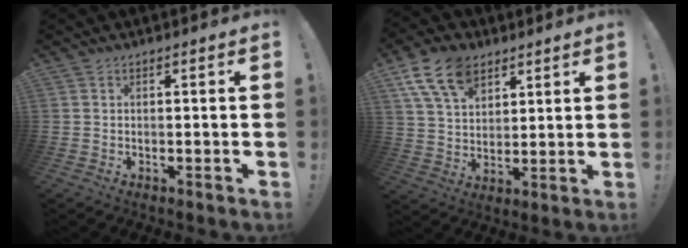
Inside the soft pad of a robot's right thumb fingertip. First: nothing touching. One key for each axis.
{"total": 14.3, "fx": 8.4, "fy": 8.9, "fz": 7.4, "tx": -0.130, "ty": -0.035, "tz": 0.159}